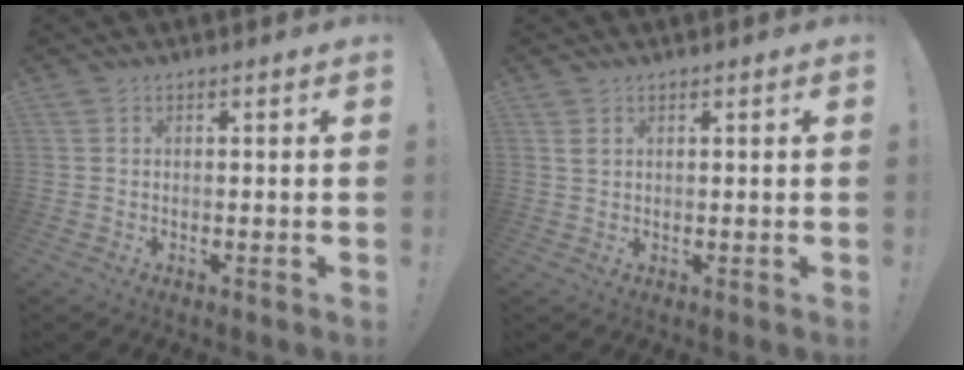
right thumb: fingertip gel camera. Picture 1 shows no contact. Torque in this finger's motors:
{"motor_torque": [-0.31, 0.14, 0.04, 0.15, -0.02]}